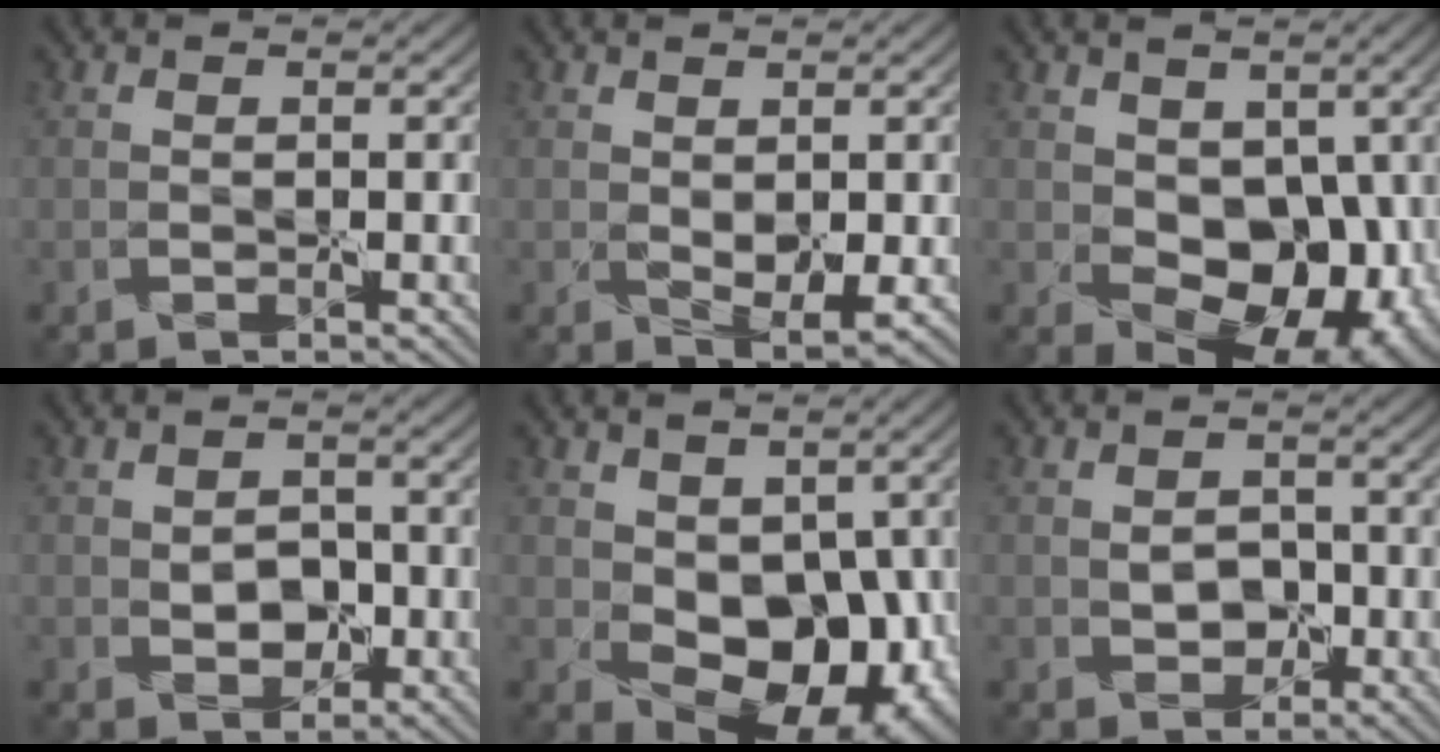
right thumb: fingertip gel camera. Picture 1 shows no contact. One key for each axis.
{"total": 1.7, "fx": 0.3, "fy": 0.7, "fz": 1.5, "tx": -0.027, "ty": -0.003, "tz": 0.011}
{"total": 9.8, "fx": -0.3, "fy": 7.0, "fz": 6.8, "tx": -0.080, "ty": -0.026, "tz": 0.009}
{"total": 1.4, "fx": -0.2, "fy": 1.3, "fz": 0.5, "tx": -0.002, "ty": 0.005, "tz": -0.008}
{"total": 9.9, "fx": -0.7, "fy": 6.8, "fz": 7.1, "tx": -0.091, "ty": -0.025, "tz": 0.002}
{"total": 1.2, "fx": -0.2, "fy": 1.2, "fz": 0.2, "tx": 0.000, "ty": 0.005, "tz": -0.007}